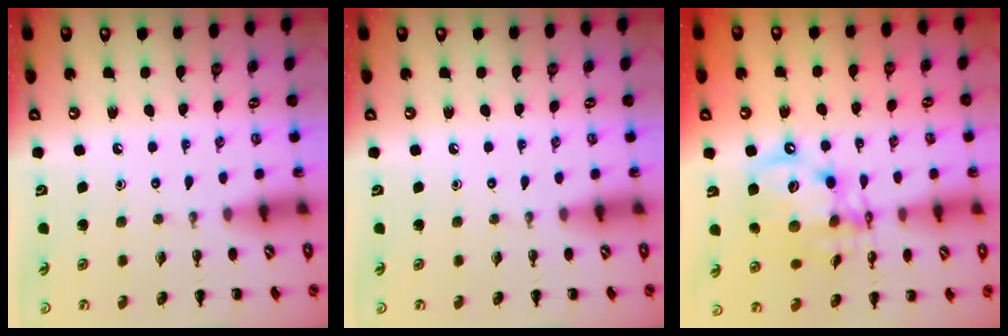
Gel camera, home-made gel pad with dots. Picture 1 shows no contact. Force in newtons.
{"total": 0.0}
{"total": 13.2, "press": 12.9, "slide": 2.4}